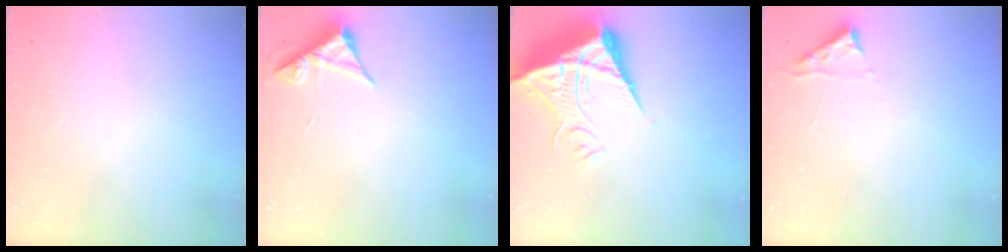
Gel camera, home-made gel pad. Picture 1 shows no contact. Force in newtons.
{"total": 5.3, "press": 5.2, "slide": 0.6}
{"total": 13.2, "press": 13.1, "slide": 1.2}
{"total": 2.8, "press": 2.8, "slide": 0.3}